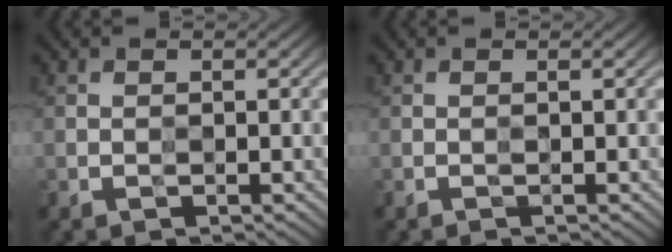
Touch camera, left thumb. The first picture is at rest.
{"total": 0.6, "force": [-0.1, -0.2, 0.6], "torque": [-0.012, 0.002, -0.005]}